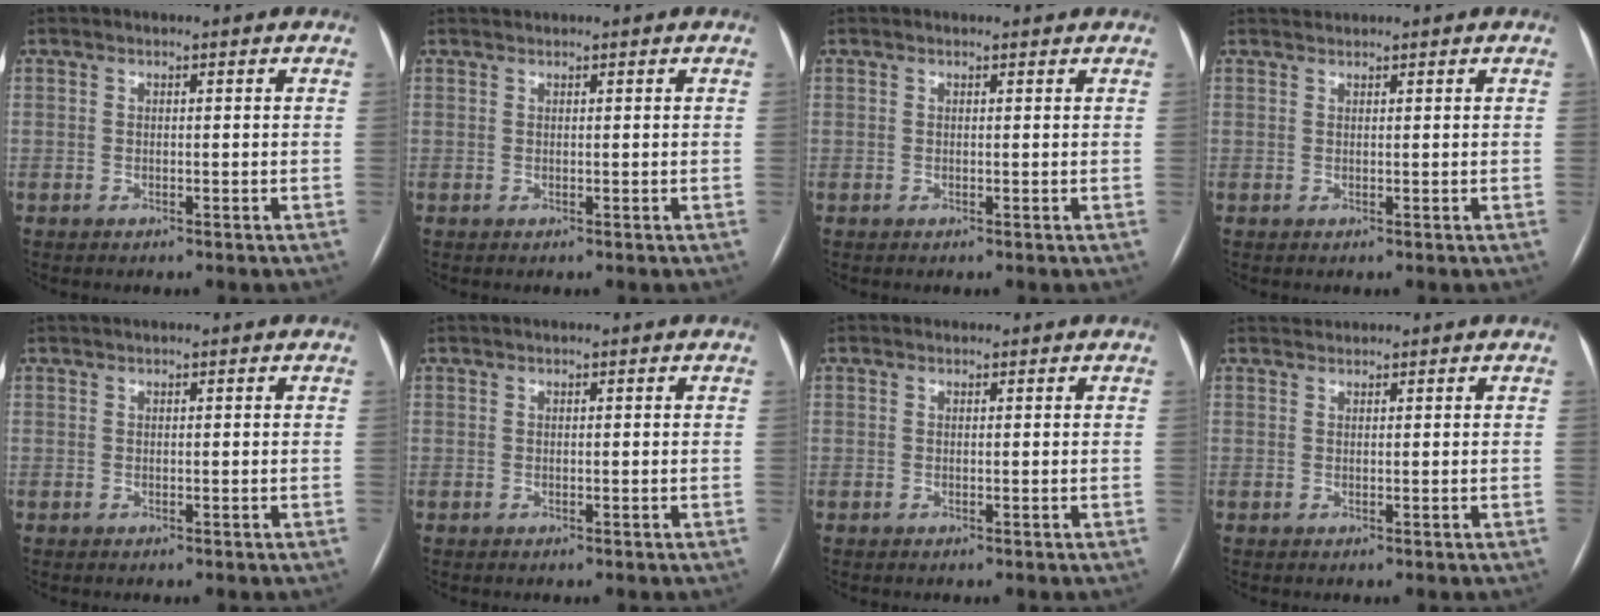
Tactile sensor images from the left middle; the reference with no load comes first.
{"total": 0.5, "force": [0.5, -0.1, -0.2], "torque": [-0.004, 0.009, 0.014]}
{"total": 0.9, "force": [0.8, 0.3, 0.0], "torque": [-0.009, 0.005, 0.009]}
{"total": 1.0, "force": [1.0, -0.1, -0.3], "torque": [-0.004, 0.011, 0.024]}
{"total": 1.7, "force": [1.5, -0.1, 0.8], "torque": [-0.009, 0.026, 0.029]}
{"total": 1.4, "force": [1.2, 0.0, 0.7], "torque": [-0.007, 0.026, 0.024]}
{"total": 0.8, "force": [0.7, 0.3, 0.0], "torque": [-0.003, 0.014, 0.013]}
{"total": 1.4, "force": [1.4, -0.1, -0.4], "torque": [-0.003, 0.013, 0.032]}